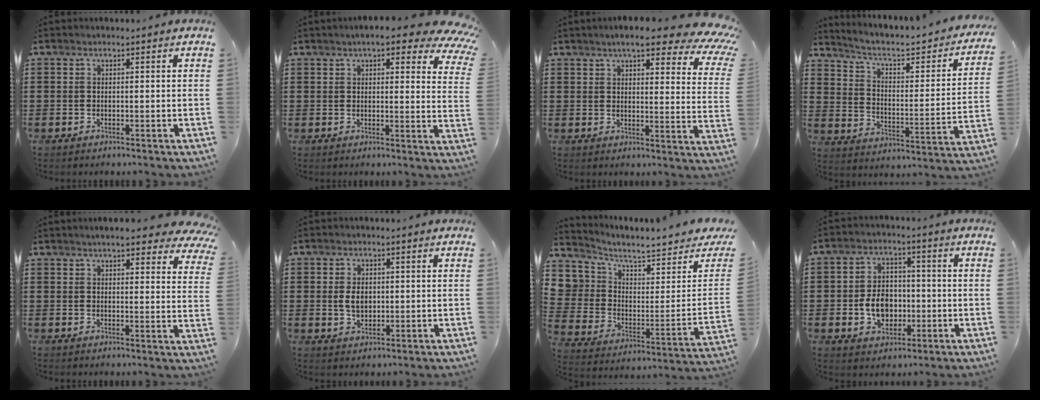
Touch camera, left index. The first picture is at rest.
{"total": 6.8, "force": [5.2, 1.4, 4.1], "torque": [-0.070, -0.015, 0.089]}
{"total": 8.4, "force": [6.5, 1.2, 5.3], "torque": [-0.097, -0.026, 0.109]}
{"total": 3.9, "force": [2.6, 1.4, 2.6], "torque": [-0.067, -0.024, 0.032]}
{"total": 5.7, "force": [4.9, 0.5, 2.8], "torque": [-0.054, -0.014, 0.085]}
{"total": 3.4, "force": [0.4, 2.2, 2.6], "torque": [-0.047, 0.004, 0.005]}
{"total": 3.7, "force": [3.1, 2.0, -0.4], "torque": [-0.027, -0.043, 0.052]}
{"total": 6.7, "force": [-1.1, 5.1, 4.2], "torque": [-0.074, 0.004, -0.023]}